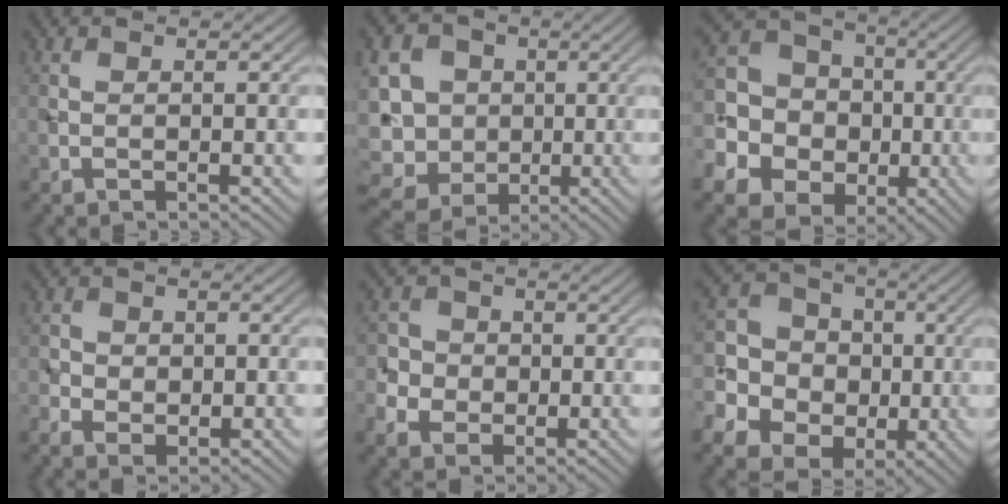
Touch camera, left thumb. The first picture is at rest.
{"total": 11.2, "force": [0.1, 9.9, 5.2], "torque": [-0.173, 0.005, -0.014]}
{"total": 15.7, "force": [-2.8, 14.0, 6.4], "torque": [-0.214, -0.001, -0.064]}
{"total": 3.8, "force": [-0.8, 3.2, 1.9], "torque": [-0.035, -0.006, -0.016]}
{"total": 5.3, "force": [-0.9, 4.8, 2.0], "torque": [-0.046, -0.003, -0.032]}
{"total": 12.3, "force": [-1.9, 10.8, 5.6], "torque": [-0.169, 0.005, -0.051]}